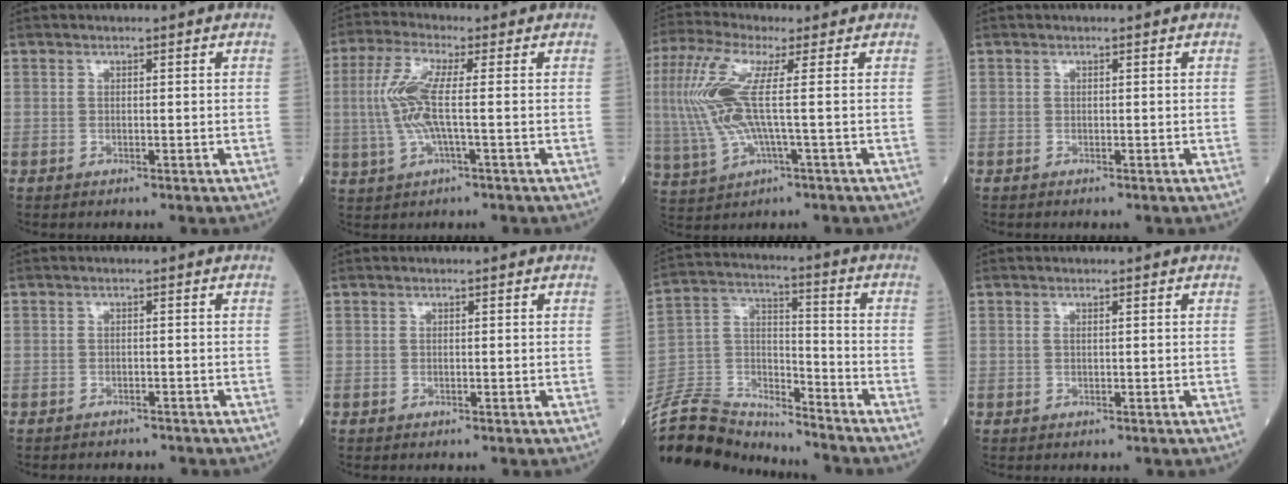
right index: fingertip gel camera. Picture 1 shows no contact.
{"total": 7.7, "force": [0.0, 1.2, 7.6], "torque": [-0.175, 0.008, -0.004]}
{"total": 12.3, "force": [1.3, 1.9, 12.1], "torque": [-0.294, 0.011, 0.021]}
{"total": 0.0}
{"total": 3.2, "force": [-3.0, 1.2, 0.4], "torque": [-0.008, -0.001, -0.037]}
{"total": 0.0}
{"total": 17.2, "force": [-16.8, 2.9, 2.4], "torque": [-0.060, 0.036, -0.294]}
{"total": 0.5, "force": [0.2, 0.0, 0.5], "torque": [-0.017, 0.000, 0.004]}